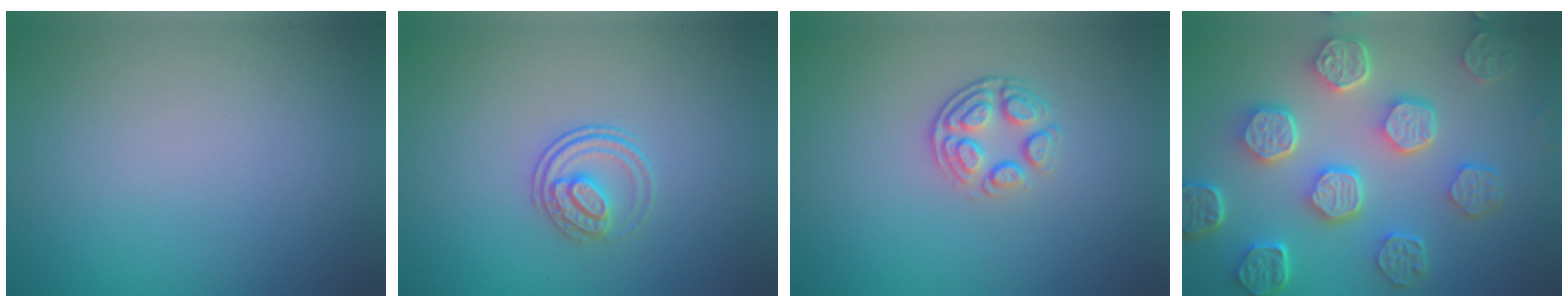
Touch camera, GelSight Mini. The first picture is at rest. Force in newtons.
{"total": 2.3, "press": 1.7, "slide": 1.5}
{"total": 3.0, "press": 2.3, "slide": 1.9}
{"total": 7.7, "press": 5.8, "slide": 5.1}